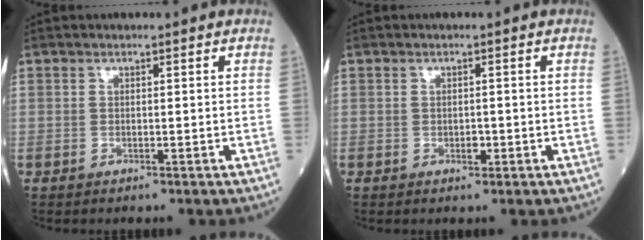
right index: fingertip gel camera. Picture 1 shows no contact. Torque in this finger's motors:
{"motor_torque": [0.14, -0.03, 0.08, 0.03]}